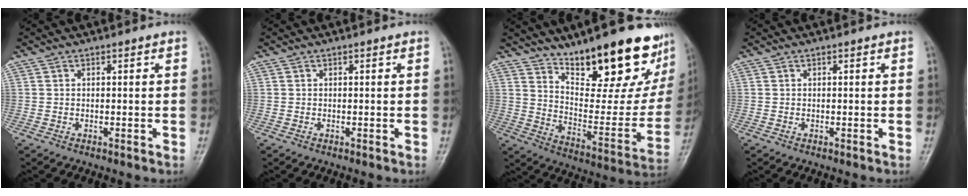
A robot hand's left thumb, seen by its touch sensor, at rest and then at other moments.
{"total": 0.0}
{"total": 24.7, "force": [17.2, 8.3, 15.6], "torque": [-0.180, -0.108, 0.259]}
{"total": 0.0}